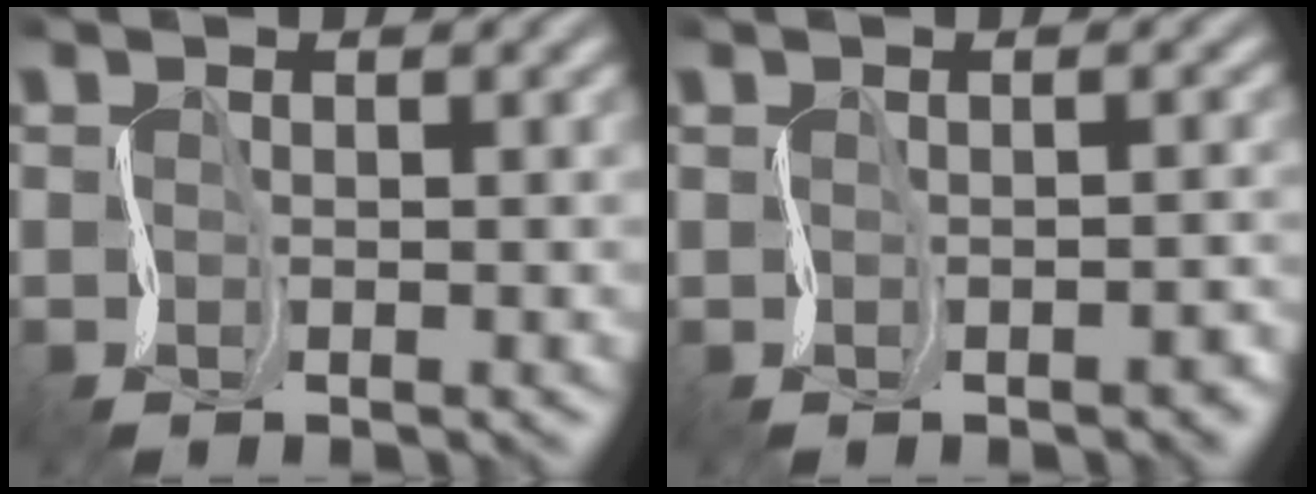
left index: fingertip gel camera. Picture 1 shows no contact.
{"total": 2.0, "force": [-0.9, 0.7, 1.6], "torque": [-0.009, 0.006, -0.005]}